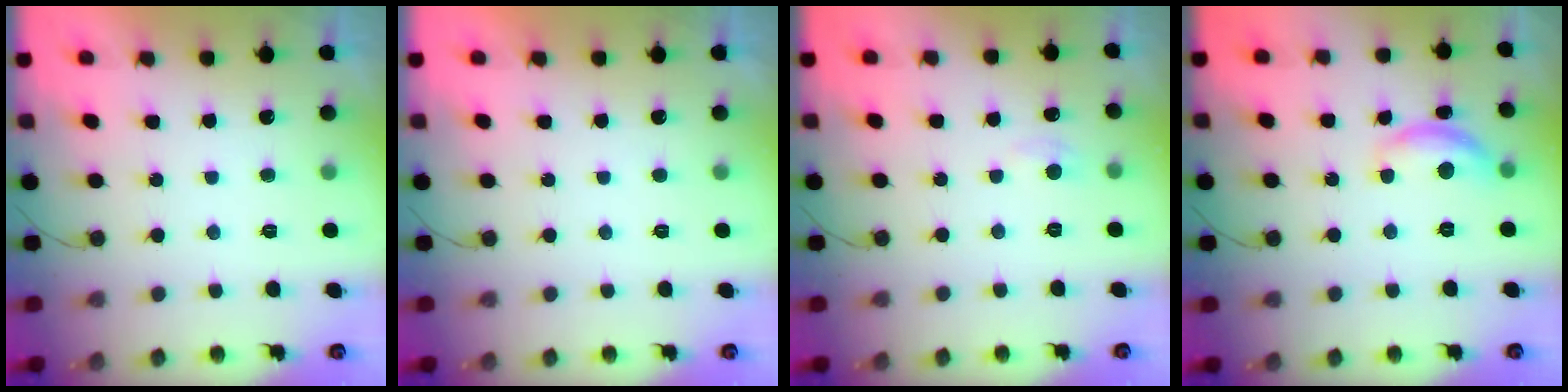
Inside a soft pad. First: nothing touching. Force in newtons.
{"total": 0.0}
{"total": 2.5, "press": 2.4, "slide": 0.4}
{"total": 11.3, "press": 11.3, "slide": 0.7}